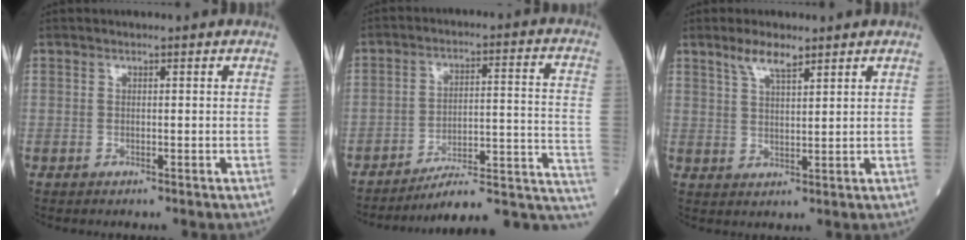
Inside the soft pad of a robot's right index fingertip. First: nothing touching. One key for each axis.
{"total": 15.8, "fx": -13.5, "fy": 2.2, "fz": 7.8, "tx": -0.050, "ty": 0.058, "tz": -0.183}
{"total": 4.4, "fx": 3.3, "fy": 0.9, "fz": 2.8, "tx": -0.060, "ty": 0.005, "tz": 0.065}